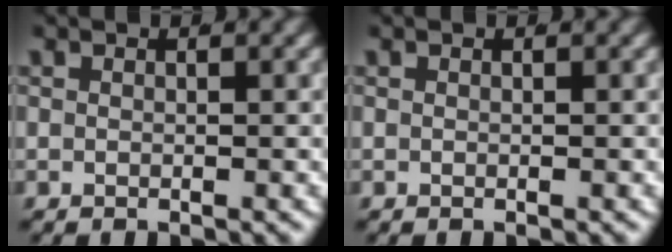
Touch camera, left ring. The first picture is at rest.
{"total": 0.0}